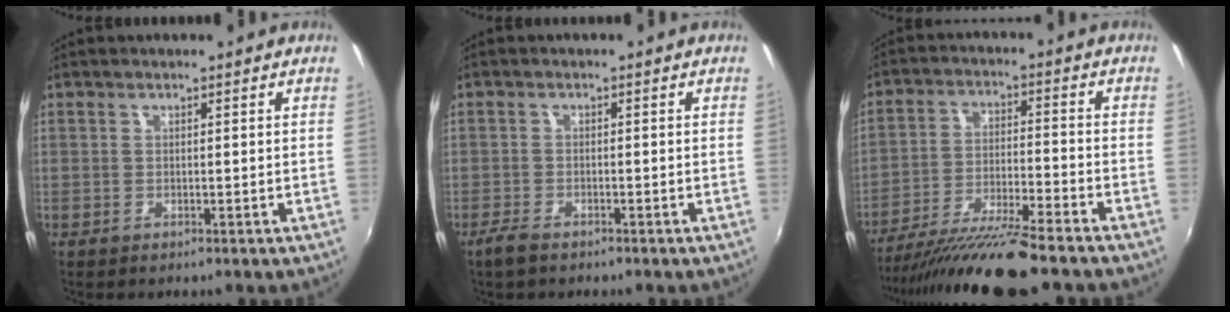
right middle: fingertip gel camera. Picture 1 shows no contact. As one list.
[{"total": 2.8, "force": [-2.2, 0.9, 1.4], "torque": [-0.041, -0.005, -0.046]}, {"total": 14.3, "force": [-12.3, -0.3, 7.2], "torque": [-0.148, -0.030, -0.215]}]